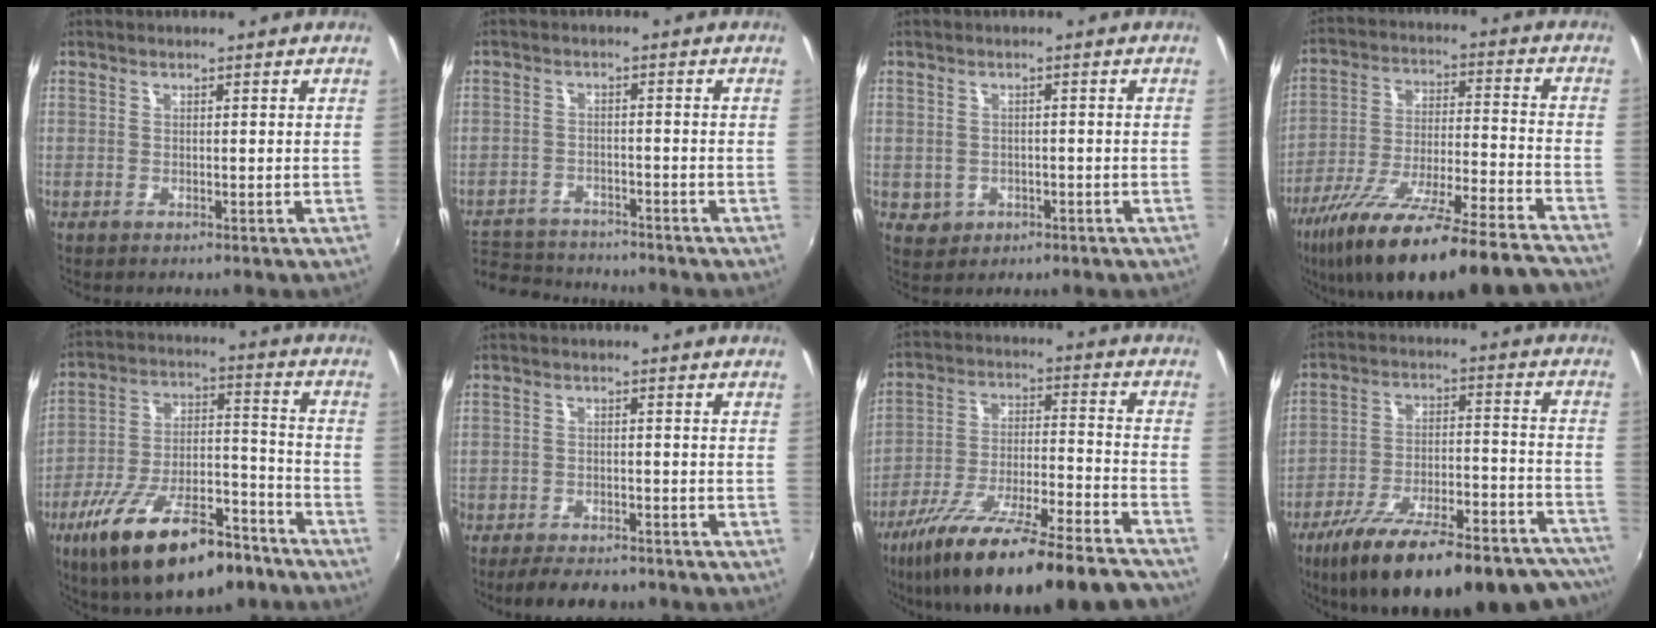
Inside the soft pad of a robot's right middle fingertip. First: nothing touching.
{"total": 10.8, "force": [-9.5, 4.3, 2.6], "torque": [-0.083, 0.009, -0.155]}
{"total": 3.5, "force": [-0.7, 3.1, 1.3], "torque": [-0.033, 0.002, 0.001]}
{"total": 25.1, "force": [-20.8, 1.9, 14.0], "torque": [-0.248, -0.064, -0.322]}
{"total": 22.8, "force": [-14.3, 8.9, 15.4], "torque": [-0.269, -0.015, -0.216]}
{"total": 7.1, "force": [-6.0, 2.7, 2.8], "torque": [-0.074, -0.009, -0.094]}
{"total": 26.4, "force": [-21.1, 4.4, 15.2], "torque": [-0.261, -0.058, -0.318]}
{"total": 31.8, "force": [-25.7, 9.0, 16.4], "torque": [-0.249, -0.022, -0.350]}